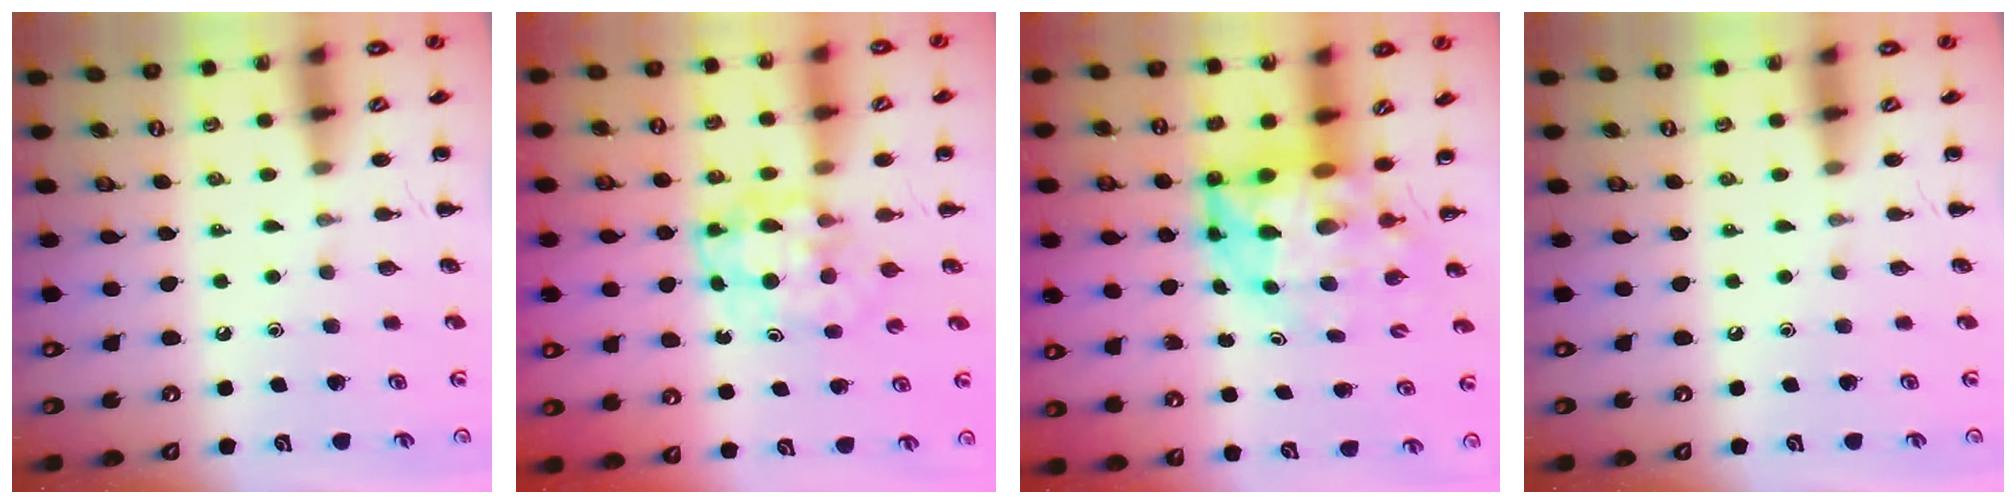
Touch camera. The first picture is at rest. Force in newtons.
{"total": 5.0, "press": 5.0, "slide": 0.8}
{"total": 8.2, "press": 7.9, "slide": 2.1}
{"total": 0.0}